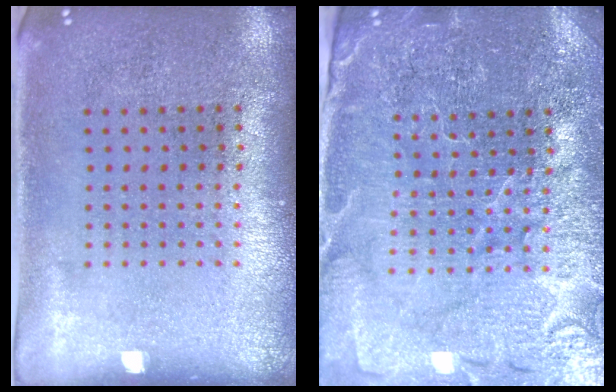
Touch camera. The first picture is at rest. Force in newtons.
{"total": 4.2, "press": 4.0, "slide": 1.2}